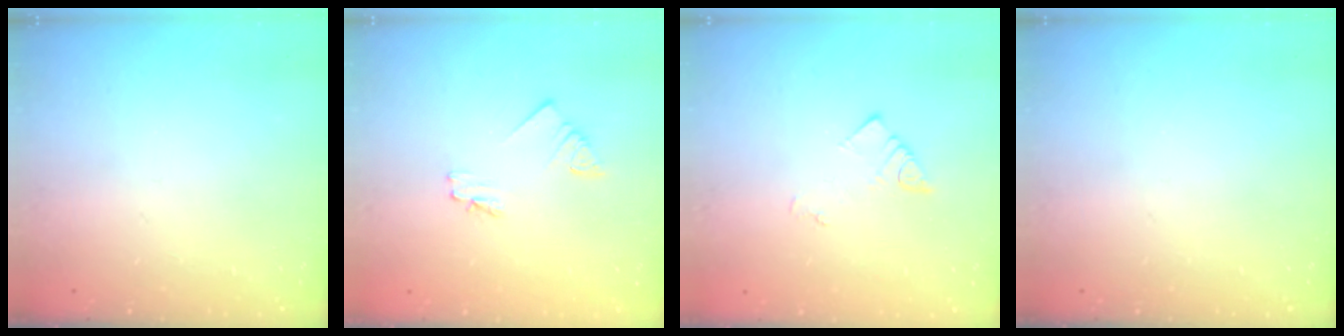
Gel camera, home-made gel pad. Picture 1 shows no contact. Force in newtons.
{"total": 2.1, "press": 2.1, "slide": 0.2}
{"total": 3.4, "press": 3.4, "slide": 0.4}
{"total": 0.0}